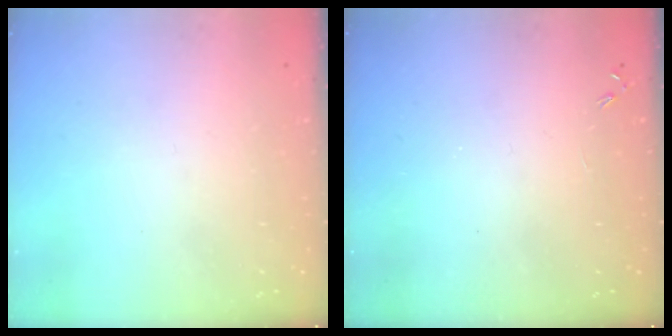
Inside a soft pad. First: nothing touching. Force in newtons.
{"total": 0.0}